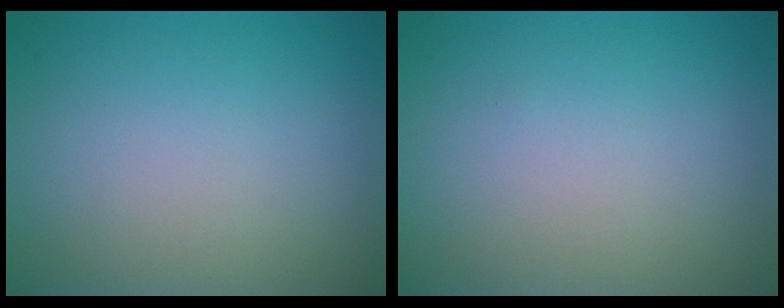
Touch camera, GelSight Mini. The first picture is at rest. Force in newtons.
{"total": 0.0}